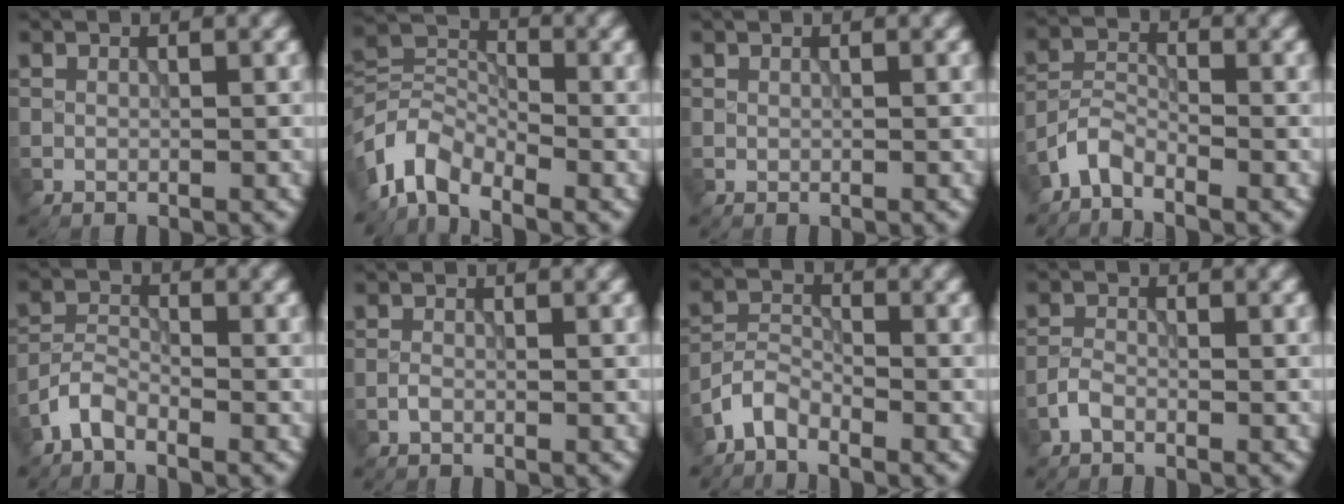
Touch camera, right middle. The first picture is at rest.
{"total": 5.6, "force": [-3.6, 3.0, 3.0], "torque": [-0.057, 0.002, -0.087]}
{"total": 0.0}
{"total": 2.8, "force": [-2.4, 0.9, 1.0], "torque": [-0.019, 0.006, -0.061]}
{"total": 2.7, "force": [-2.2, 1.0, 1.2], "torque": [-0.025, 0.007, -0.054]}
{"total": 0.6, "force": [-0.4, 0.3, 0.4], "torque": [-0.012, 0.001, -0.009]}
{"total": 2.9, "force": [-2.5, 1.1, 1.0], "torque": [-0.020, 0.007, -0.062]}
{"total": 1.3, "force": [-1.0, 0.6, 0.7], "torque": [-0.016, 0.005, -0.025]}